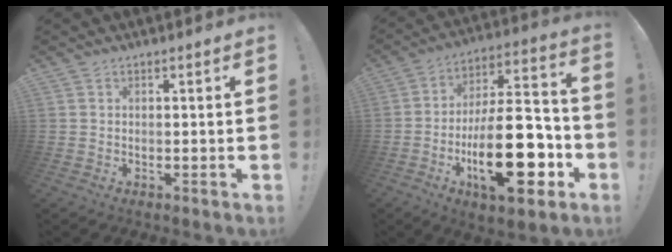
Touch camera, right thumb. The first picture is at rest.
{"total": 26.2, "force": [-8.0, 10.5, 22.6], "torque": [-0.385, 0.040, -0.122]}